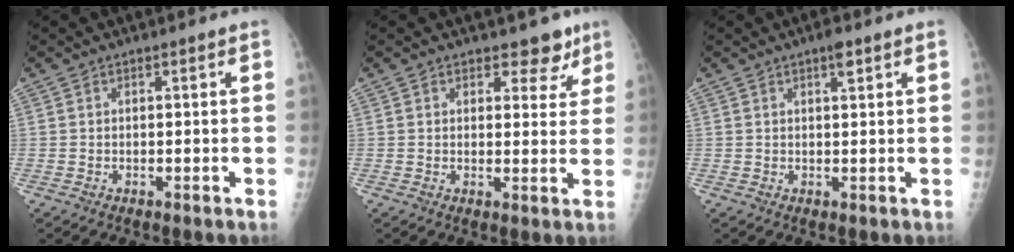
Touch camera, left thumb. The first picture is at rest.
{"total": 4.9, "force": [3.6, 2.8, 1.7], "torque": [0.014, -0.019, 0.044]}
{"total": 2.2, "force": [1.3, 0.6, 1.6], "torque": [-0.021, -0.005, 0.019]}